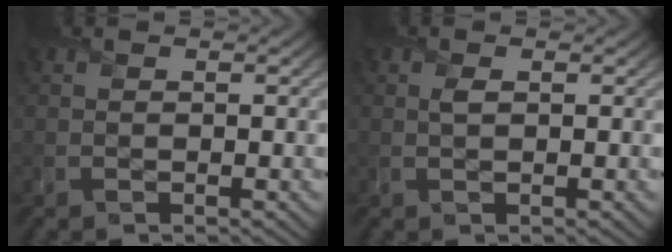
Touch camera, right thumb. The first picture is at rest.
{"total": 0.8, "force": [0.4, 0.4, 0.6], "torque": [-0.014, 0.001, 0.007]}